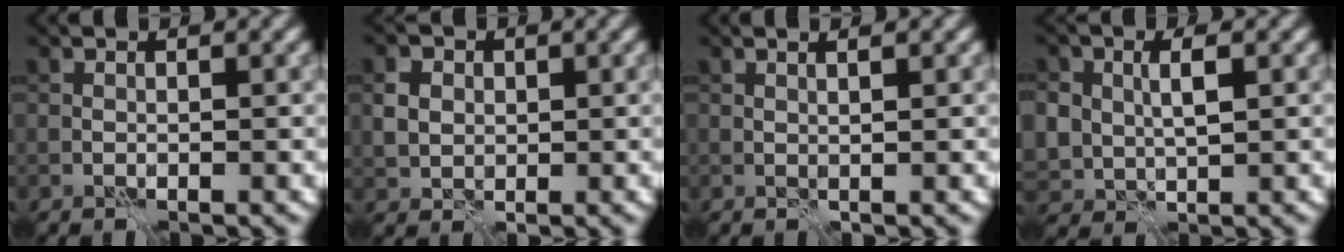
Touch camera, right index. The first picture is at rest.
{"total": 2.7, "force": [0.4, 2.3, 1.3], "torque": [-0.027, 0.003, 0.007]}
{"total": 1.0, "force": [0.6, 0.2, 0.8], "torque": [-0.013, -0.002, 0.006]}
{"total": 4.6, "force": [0.8, 3.4, 3.0], "torque": [-0.062, -0.003, 0.024]}